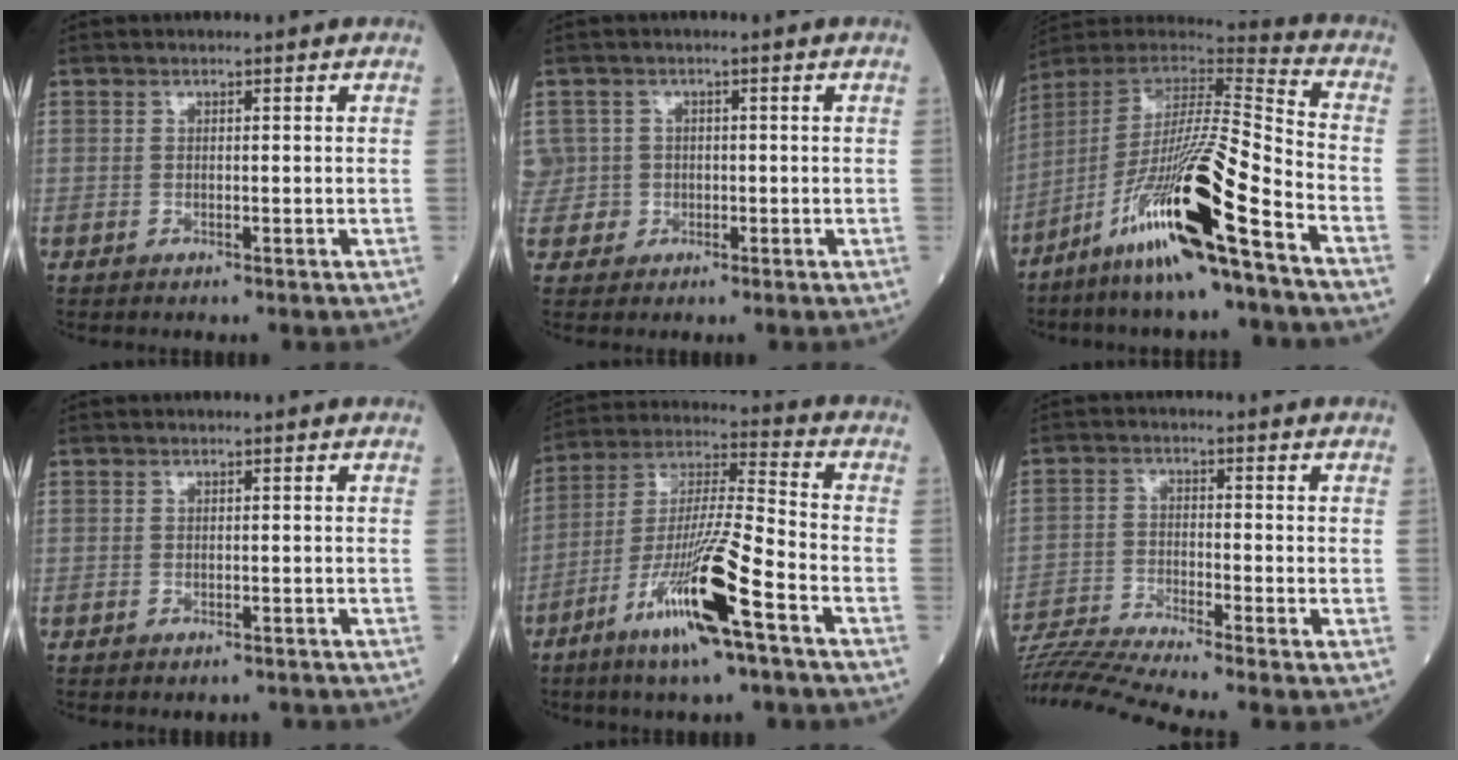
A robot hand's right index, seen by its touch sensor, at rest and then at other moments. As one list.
[{"total": 4.0, "force": [-0.2, 4.0, -0.3], "torque": [0.012, 0.018, -0.003]}, {"total": 20.1, "force": [-11.1, 0.0, 16.8], "torque": [-0.329, -0.039, -0.215]}, {"total": 1.7, "force": [-1.6, 0.5, 0.2], "torque": [-0.001, -0.001, -0.022]}, {"total": 16.4, "force": [-8.0, 0.5, 14.4], "torque": [-0.285, -0.020, -0.148]}, {"total": 10.3, "force": [-9.3, -2.8, 3.2], "torque": [-0.052, -0.018, -0.168]}]